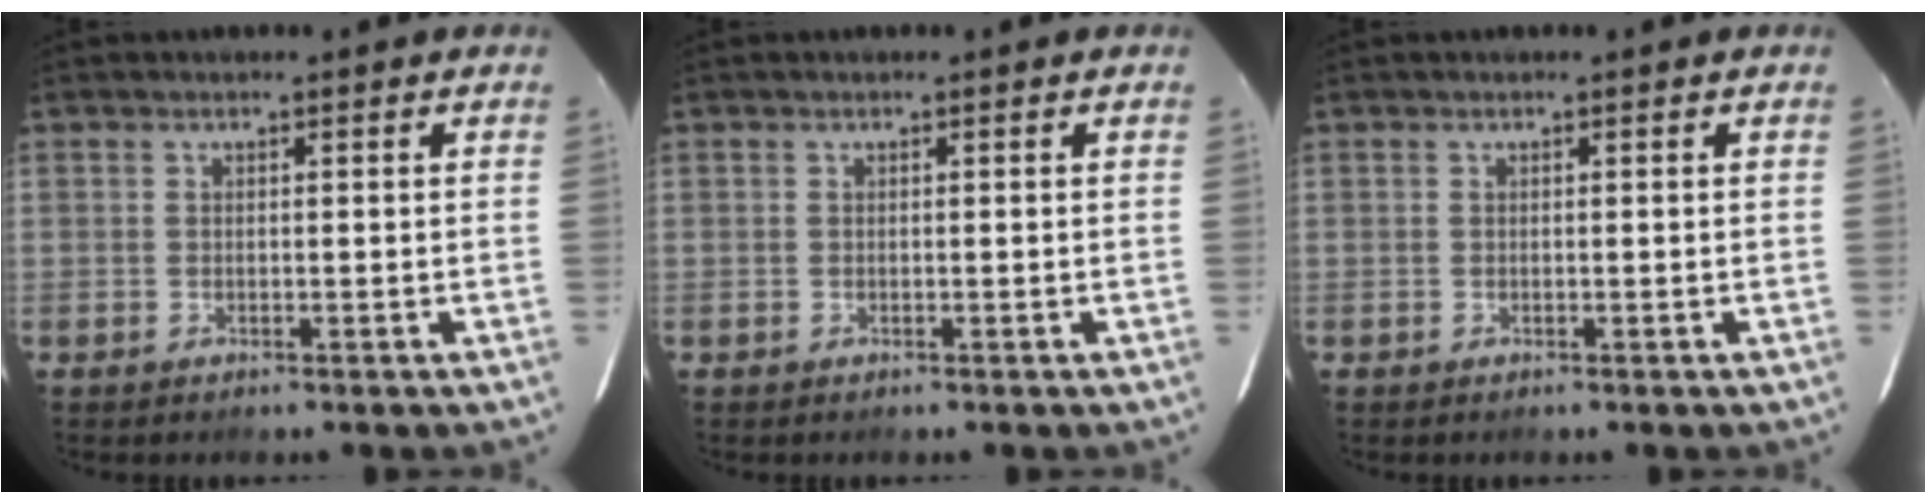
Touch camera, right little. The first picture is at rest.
{"total": 0.0}
{"total": 0.0}